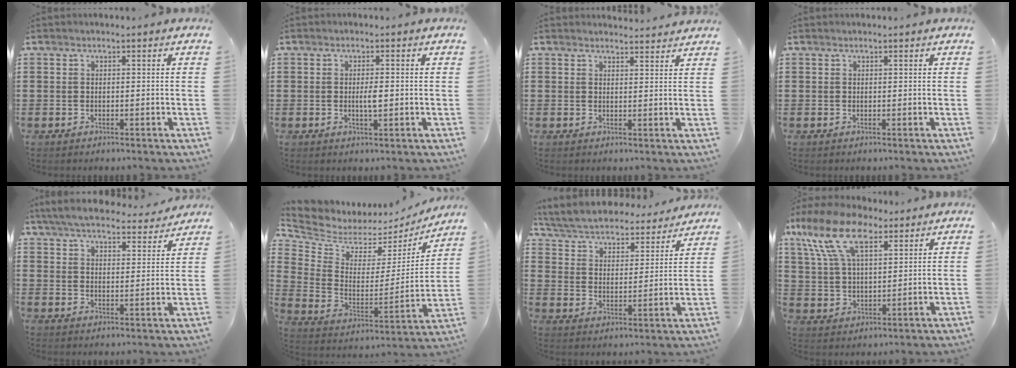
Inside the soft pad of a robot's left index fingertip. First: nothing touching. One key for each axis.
{"total": 2.3, "fx": -0.1, "fy": 0.6, "fz": 2.3, "tx": -0.043, "ty": -0.001, "tz": -0.002}
{"total": 2.1, "fx": 2.0, "fy": 0.3, "fz": -0.1, "tx": 0.003, "ty": -0.007, "tz": 0.038}
{"total": 0.0}
{"total": 5.8, "fx": 5.6, "fy": 0.5, "fz": 1.7, "tx": -0.057, "ty": -0.028, "tz": 0.097}
{"total": 4.6, "fx": 4.3, "fy": 1.6, "fz": 0.2, "tx": -0.040, "ty": -0.050, "tz": 0.072}
{"total": 5.0, "fx": 4.9, "fy": 0.2, "fz": 0.8, "tx": -0.041, "ty": -0.037, "tz": 0.079}
{"total": 12.0, "fx": 7.6, "fy": 5.3, "fz": 7.6, "tx": -0.174, "ty": -0.002, "tz": 0.142}